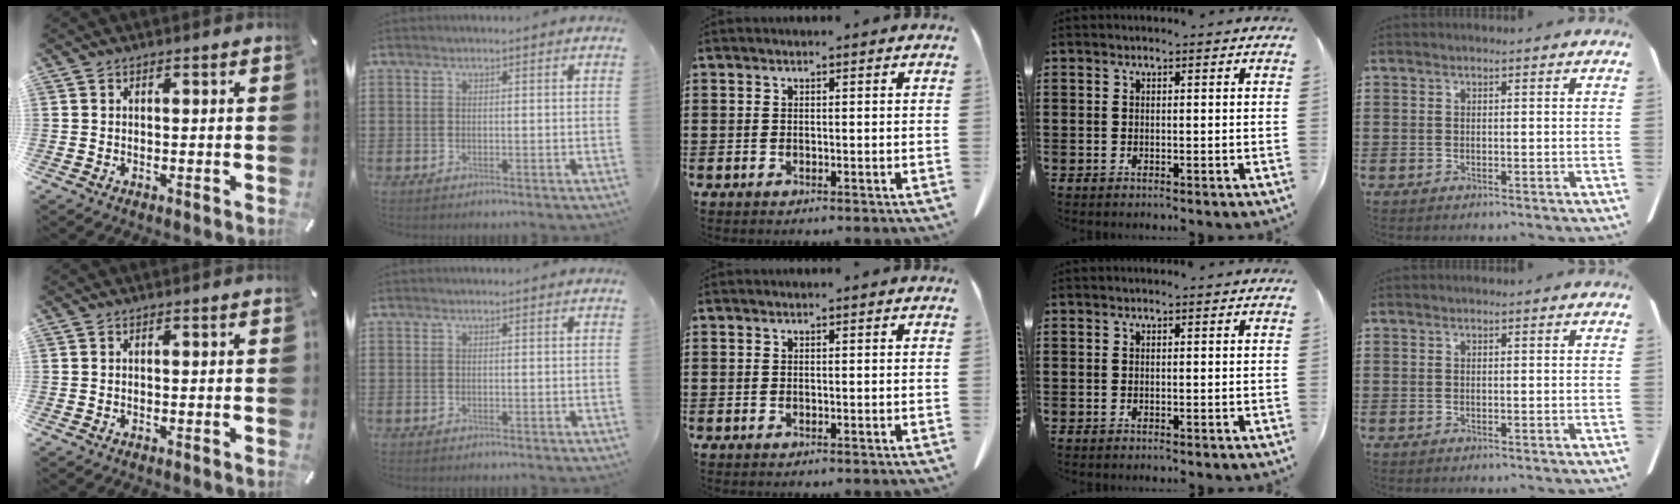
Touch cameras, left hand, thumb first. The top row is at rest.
{}